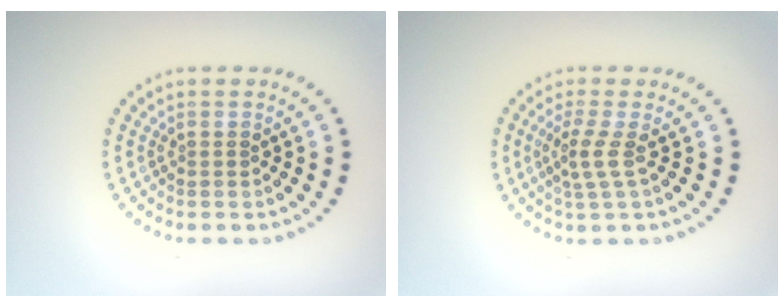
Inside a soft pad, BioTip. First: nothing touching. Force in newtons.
{"total": 2.2, "press": 1.6, "slide": 1.5}